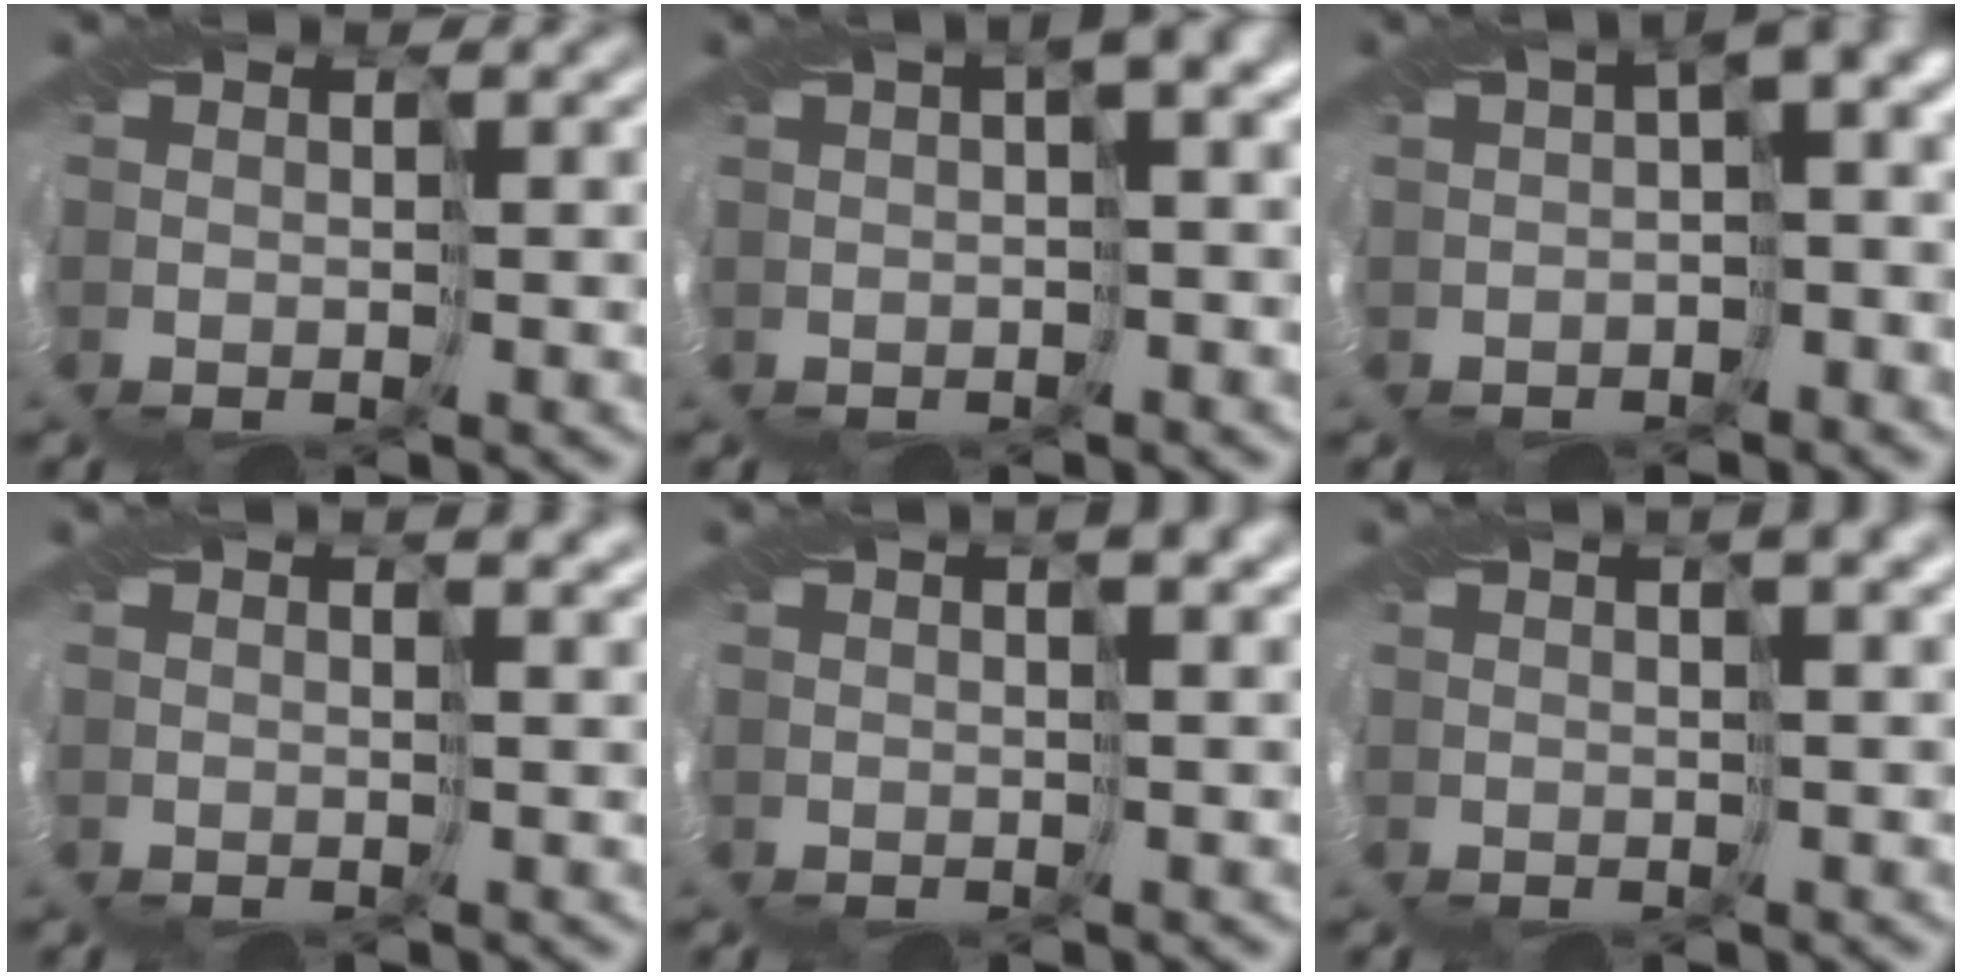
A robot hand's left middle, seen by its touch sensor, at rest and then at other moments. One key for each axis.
{"total": 4.0, "fx": 1.2, "fy": 0.9, "fz": 3.7, "tx": -0.054, "ty": 0.017, "tz": 0.013}
{"total": 6.5, "fx": 0.5, "fy": 2.8, "fz": 5.8, "tx": -0.079, "ty": 0.006, "tz": -0.004}
{"total": 3.5, "fx": 2.2, "fy": 1.2, "fz": 2.5, "tx": -0.019, "ty": 0.017, "tz": 0.011}
{"total": 3.3, "fx": 1.9, "fy": 0.8, "fz": 2.6, "tx": -0.034, "ty": 0.009, "tz": 0.015}
{"total": 4.2, "fx": 2.4, "fy": 1.2, "fz": 3.3, "tx": -0.039, "ty": 0.020, "tz": 0.018}